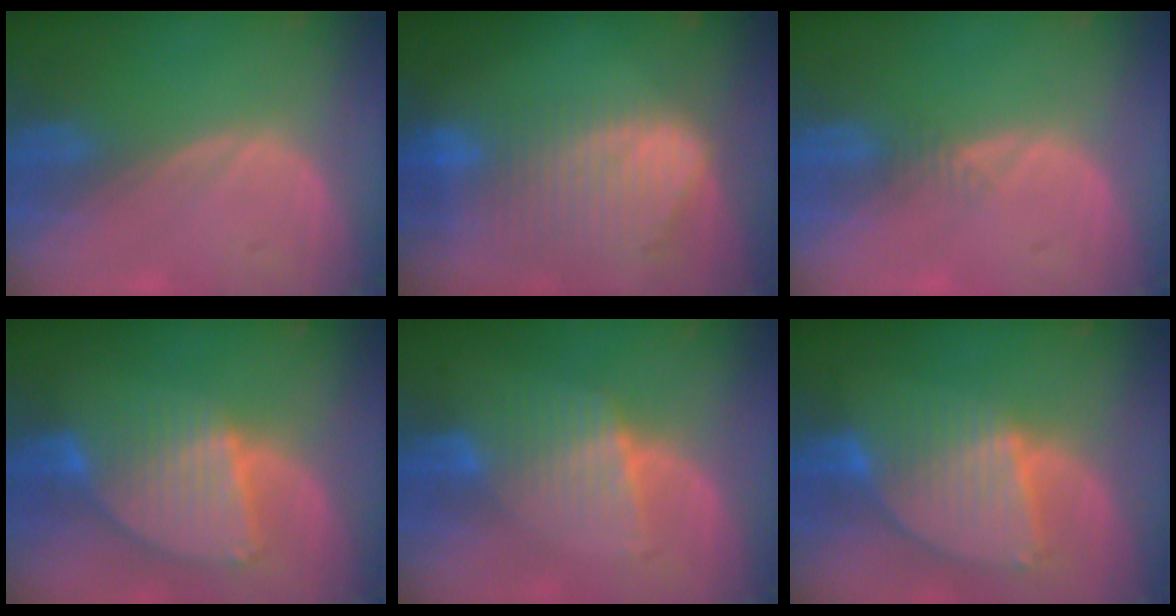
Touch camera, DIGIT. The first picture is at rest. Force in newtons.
{"total": 10.4, "press": 8.7, "slide": 5.5}
{"total": 1.2, "press": 1.0, "slide": 0.6}
{"total": 8.6, "press": 7.5, "slide": 4.2}
{"total": 6.8, "press": 6.0, "slide": 3.3}
{"total": 8.7, "press": 7.5, "slide": 4.4}